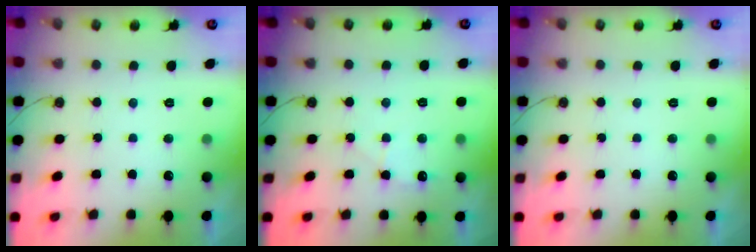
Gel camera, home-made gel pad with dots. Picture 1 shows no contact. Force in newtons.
{"total": 5.1, "press": 5.0, "slide": 0.6}
{"total": 0.0}